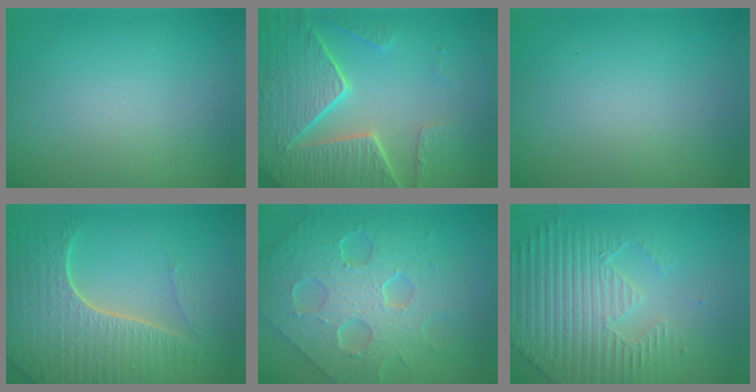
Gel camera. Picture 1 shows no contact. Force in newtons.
{"total": 8.3, "press": 6.1, "slide": 5.6}
{"total": 0.0}
{"total": 7.0, "press": 5.1, "slide": 4.8}
{"total": 8.4, "press": 6.7, "slide": 5.0}
{"total": 4.7, "press": 4.6, "slide": 1.1}